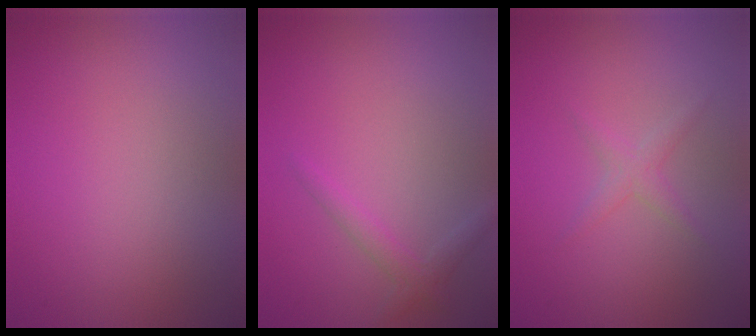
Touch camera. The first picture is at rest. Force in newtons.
{"total": 1.5, "press": 1.5, "slide": 0.1}
{"total": 1.3, "press": 1.3, "slide": 0.1}